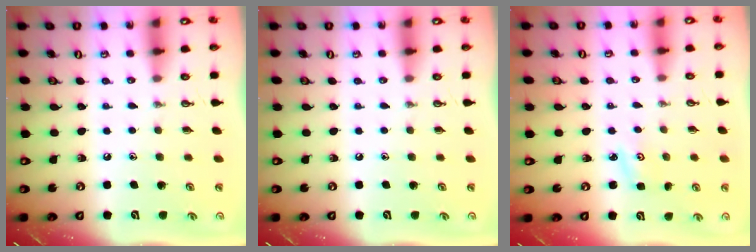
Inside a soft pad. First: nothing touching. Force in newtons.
{"total": 0.0}
{"total": 3.2, "press": 3.2, "slide": 0.4}